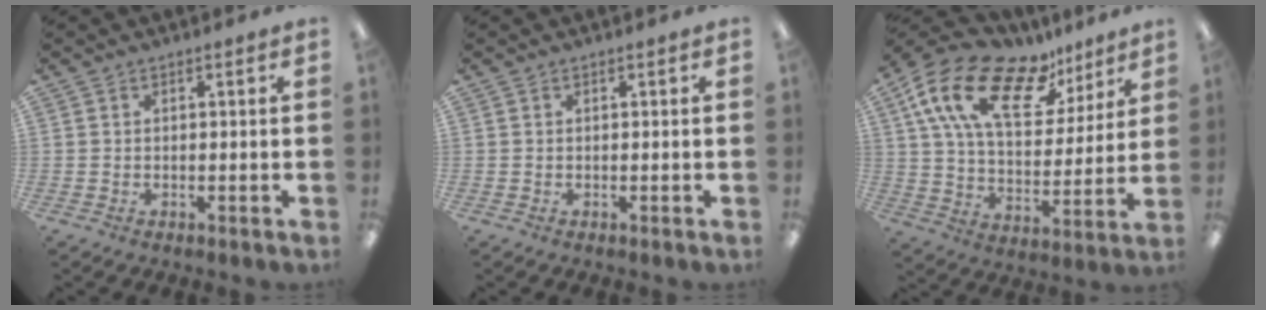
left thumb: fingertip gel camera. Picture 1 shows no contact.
{"total": 0.0}
{"total": 20.9, "force": [12.7, 10.1, 13.1], "torque": [-0.250, -0.059, 0.225]}